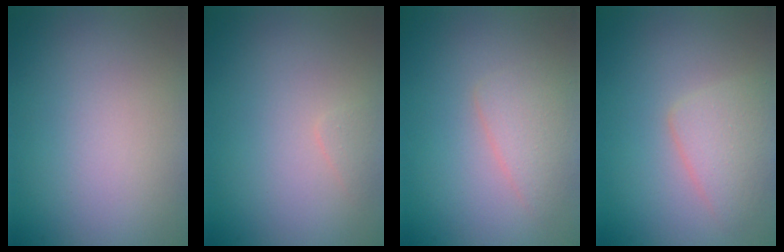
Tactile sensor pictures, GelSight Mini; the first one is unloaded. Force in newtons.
{"total": 0.7, "press": 0.7, "slide": 0.0}
{"total": 2.3, "press": 2.3, "slide": 0.0}
{"total": 2.7, "press": 2.7, "slide": 0.1}